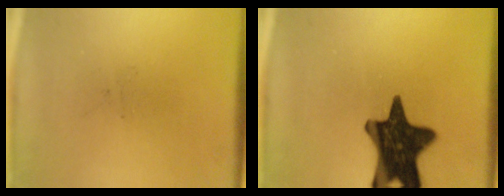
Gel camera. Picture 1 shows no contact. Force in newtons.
{"total": 15.6}